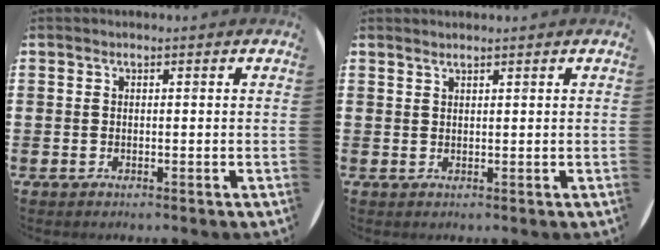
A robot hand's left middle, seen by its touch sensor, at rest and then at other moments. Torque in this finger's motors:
{"motor_torque": [-0.11, -0.02, -0.05, 0.02]}